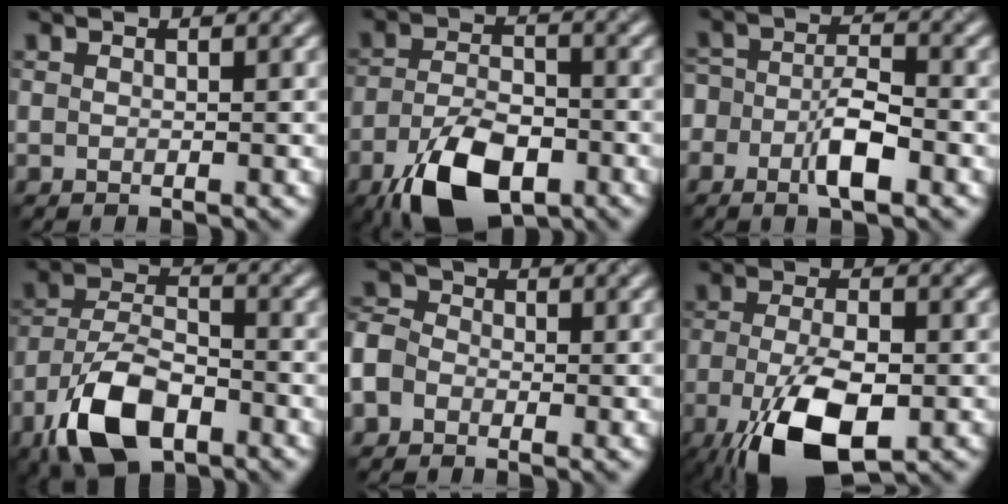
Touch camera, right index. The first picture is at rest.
{"total": 8.8, "force": [-5.1, 4.0, 6.0], "torque": [-0.128, -0.015, -0.092]}
{"total": 4.2, "force": [-1.9, 2.0, 3.2], "torque": [-0.051, 0.004, -0.039]}
{"total": 8.5, "force": [-4.8, 4.0, 5.8], "torque": [-0.113, 0.003, -0.099]}
{"total": 5.0, "force": [-2.0, 4.1, 2.3], "torque": [-0.047, 0.002, -0.054]}
{"total": 9.5, "force": [-4.3, 3.7, 7.6], "torque": [-0.161, -0.014, -0.077]}